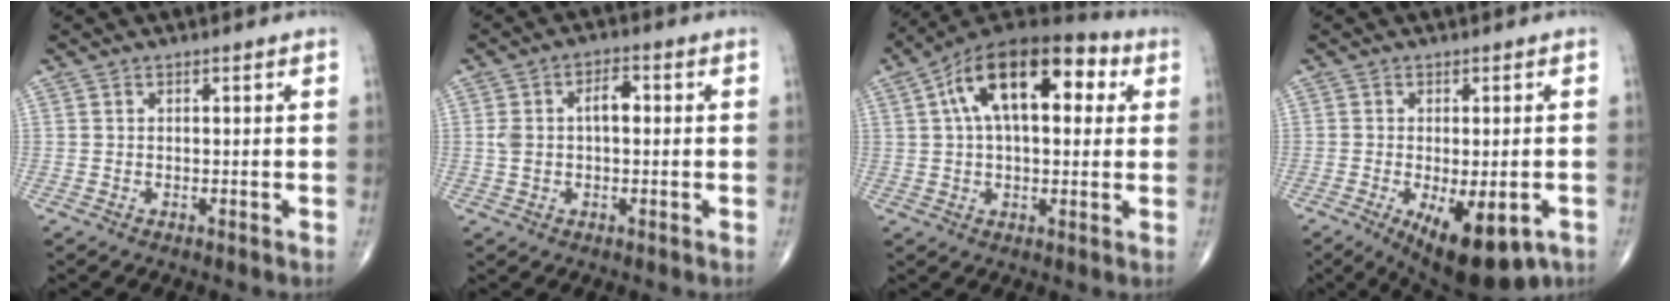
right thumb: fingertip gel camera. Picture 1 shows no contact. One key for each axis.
{"total": 6.2, "fx": 0.6, "fy": 3.4, "fz": 5.1, "tx": -0.101, "ty": 0.023, "tz": 0.011}
{"total": 19.5, "fx": 5.5, "fy": 10.0, "fz": 15.8, "tx": -0.241, "ty": 0.032, "tz": 0.078}
{"total": 13.0, "fx": -5.7, "fy": 5.4, "fz": 10.4, "tx": -0.138, "ty": -0.005, "tz": -0.071}